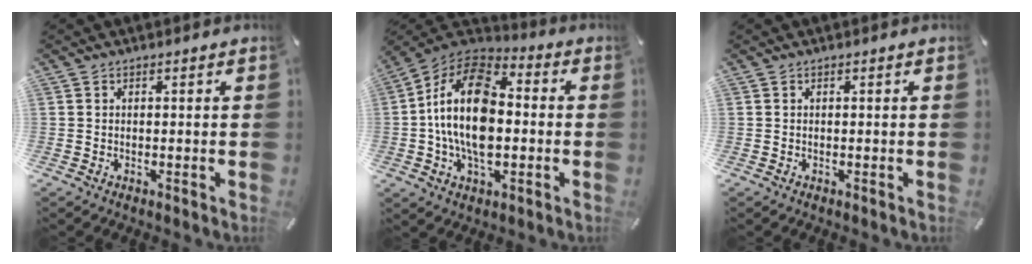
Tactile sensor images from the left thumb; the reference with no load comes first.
{"total": 18.3, "force": [-1.7, 11.2, 14.4], "torque": [-0.304, 0.007, -0.036]}
{"total": 0.0}